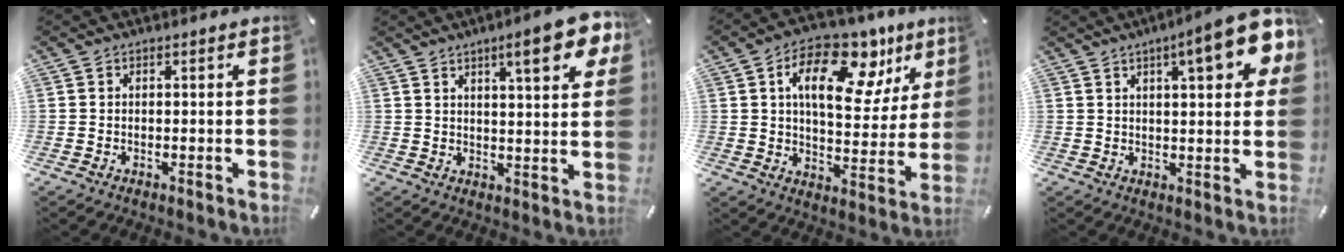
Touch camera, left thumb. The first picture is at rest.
{"total": 11.5, "force": [6.5, 3.0, 9.0], "torque": [-0.120, -0.031, 0.101]}
{"total": 17.9, "force": [8.7, 10.0, 12.0], "torque": [-0.177, -0.044, 0.141]}
{"total": 13.8, "force": [6.9, 4.5, 11.0], "torque": [-0.152, -0.029, 0.109]}